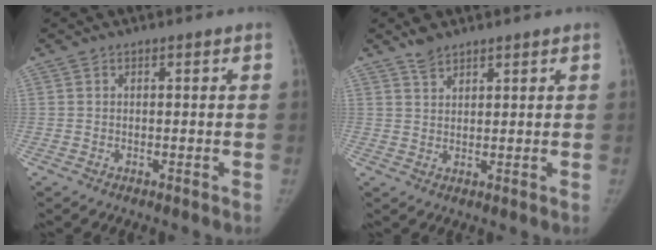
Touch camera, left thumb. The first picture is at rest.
{"total": 3.3, "force": [2.8, 1.4, 1.1], "torque": [-0.013, -0.009, 0.053]}